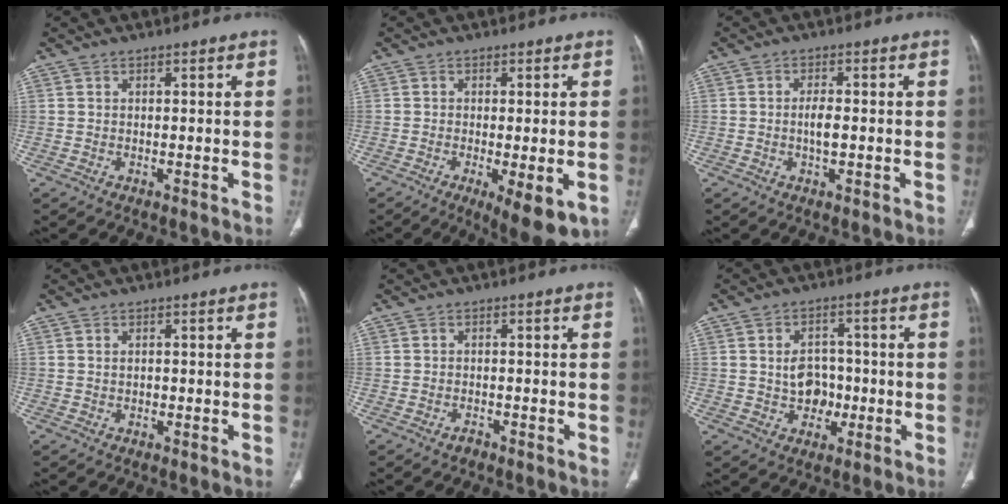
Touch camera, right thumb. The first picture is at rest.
{"total": 8.3, "force": [-2.9, 2.5, 7.4], "torque": [-0.106, -0.018, -0.038]}
{"total": 3.2, "force": [-0.5, 1.4, 2.8], "torque": [-0.051, 0.001, -0.008]}
{"total": 0.7, "force": [0.1, 0.5, 0.4], "torque": [-0.009, 0.003, 0.003]}
{"total": 1.2, "force": [-0.9, 0.7, 0.4], "torque": [-0.008, 0.003, -0.015]}
{"total": 6.8, "force": [-0.8, 5.5, 3.9], "torque": [-0.031, 0.013, -0.009]}